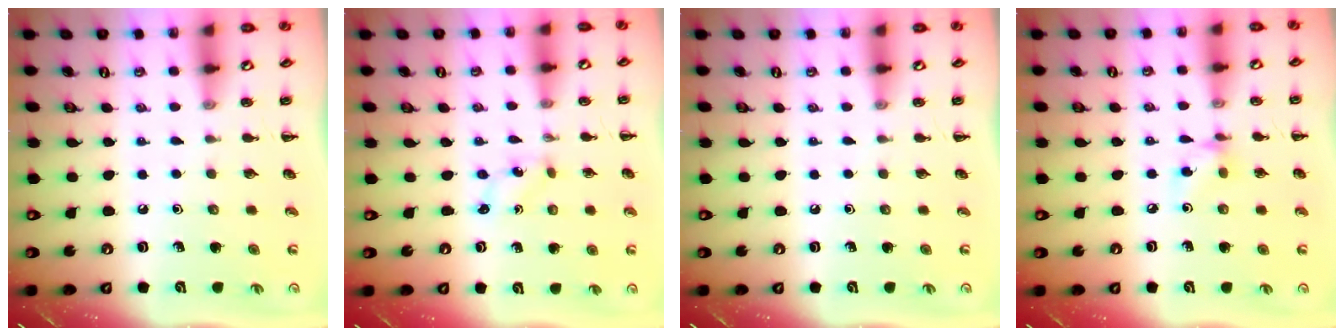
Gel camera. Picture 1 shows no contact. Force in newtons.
{"total": 0.0}
{"total": 0.0}
{"total": 5.1, "press": 4.9, "slide": 1.2}